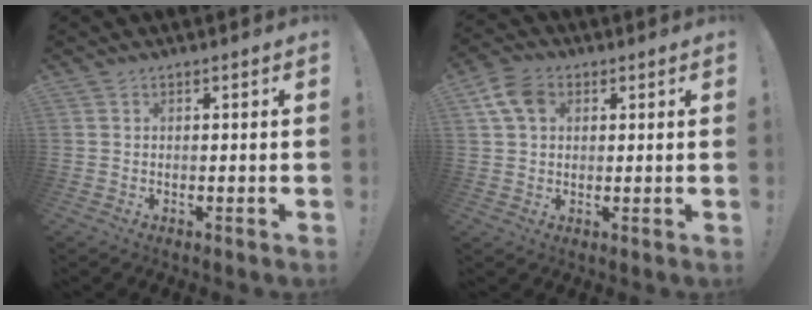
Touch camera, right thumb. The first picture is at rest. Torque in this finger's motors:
{"motor_torque": [0.00, 0.00, 0.18, 0.04, 0.00]}